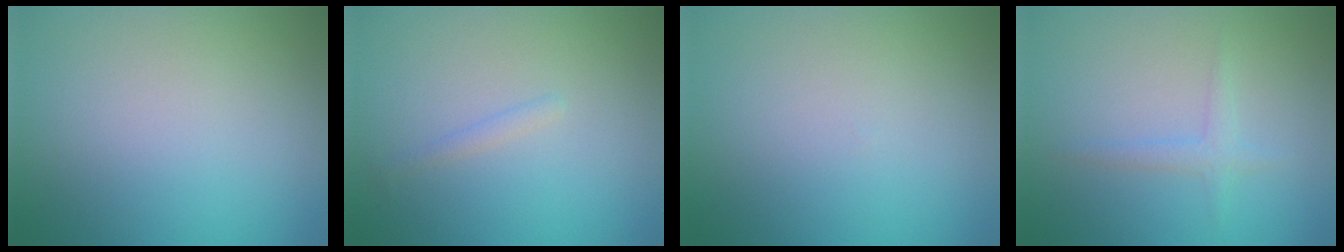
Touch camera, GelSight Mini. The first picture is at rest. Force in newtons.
{"total": 0.7, "press": 0.7, "slide": 0.1}
{"total": 0.0}
{"total": 1.4, "press": 1.4, "slide": 0.0}